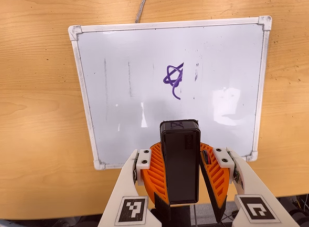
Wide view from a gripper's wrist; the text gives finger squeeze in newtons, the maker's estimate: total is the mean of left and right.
{"total": 9.8, "left": 10.2, "right": 9.5}